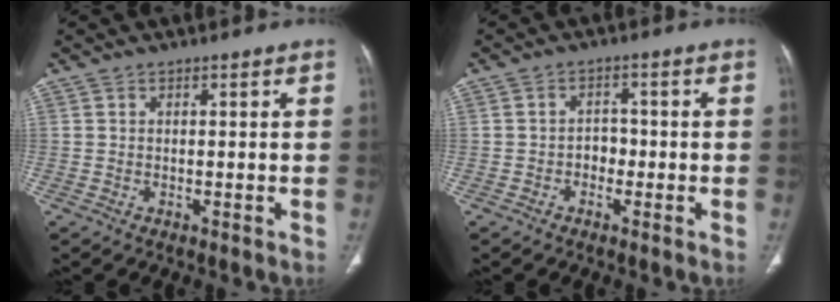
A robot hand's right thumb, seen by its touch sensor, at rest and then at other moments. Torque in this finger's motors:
{"motor_torque": [0.42, 0.63, 0.54, 0.01, -0.07]}